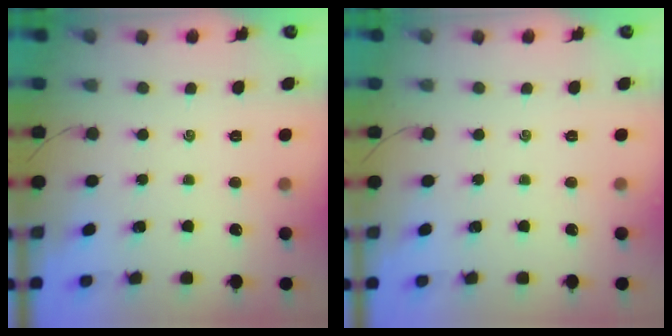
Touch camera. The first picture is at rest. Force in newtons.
{"total": 0.0}